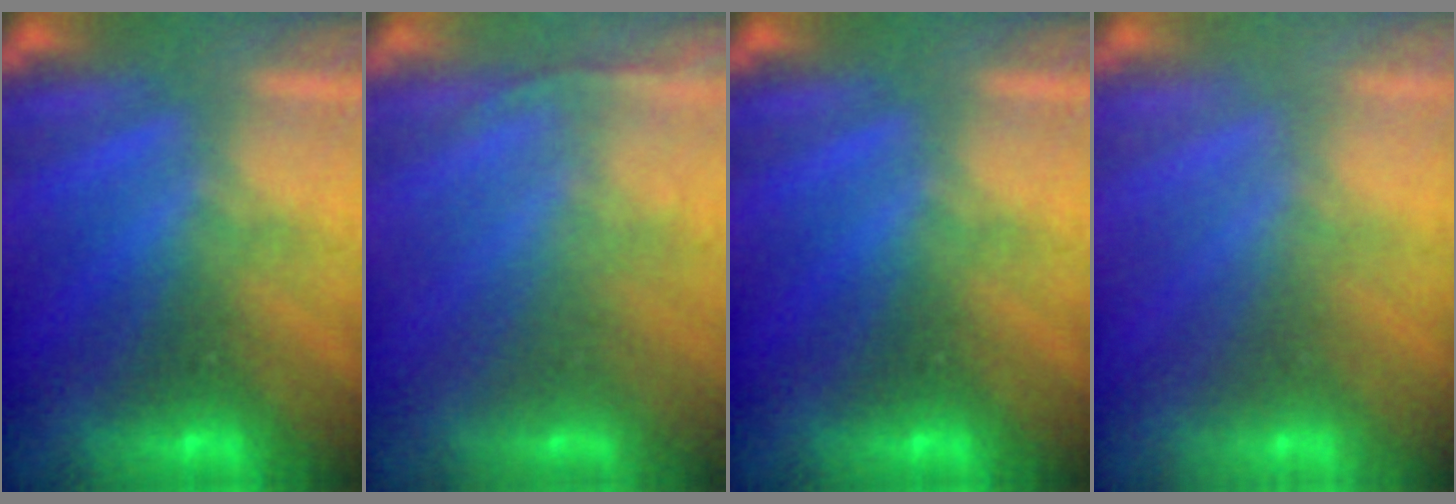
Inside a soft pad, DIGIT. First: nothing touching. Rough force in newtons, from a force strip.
{"total": 1.2}
{"total": 0.0}
{"total": 2.9}